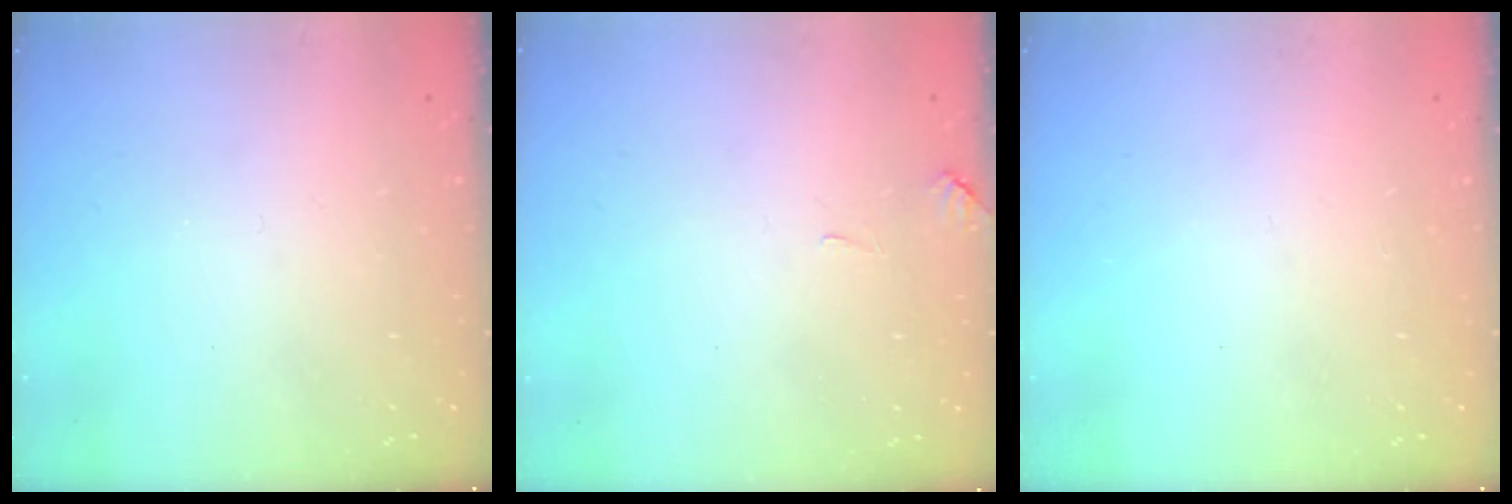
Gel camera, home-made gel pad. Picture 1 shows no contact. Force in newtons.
{"total": 2.9, "press": 2.9, "slide": 0.3}
{"total": 0.0}